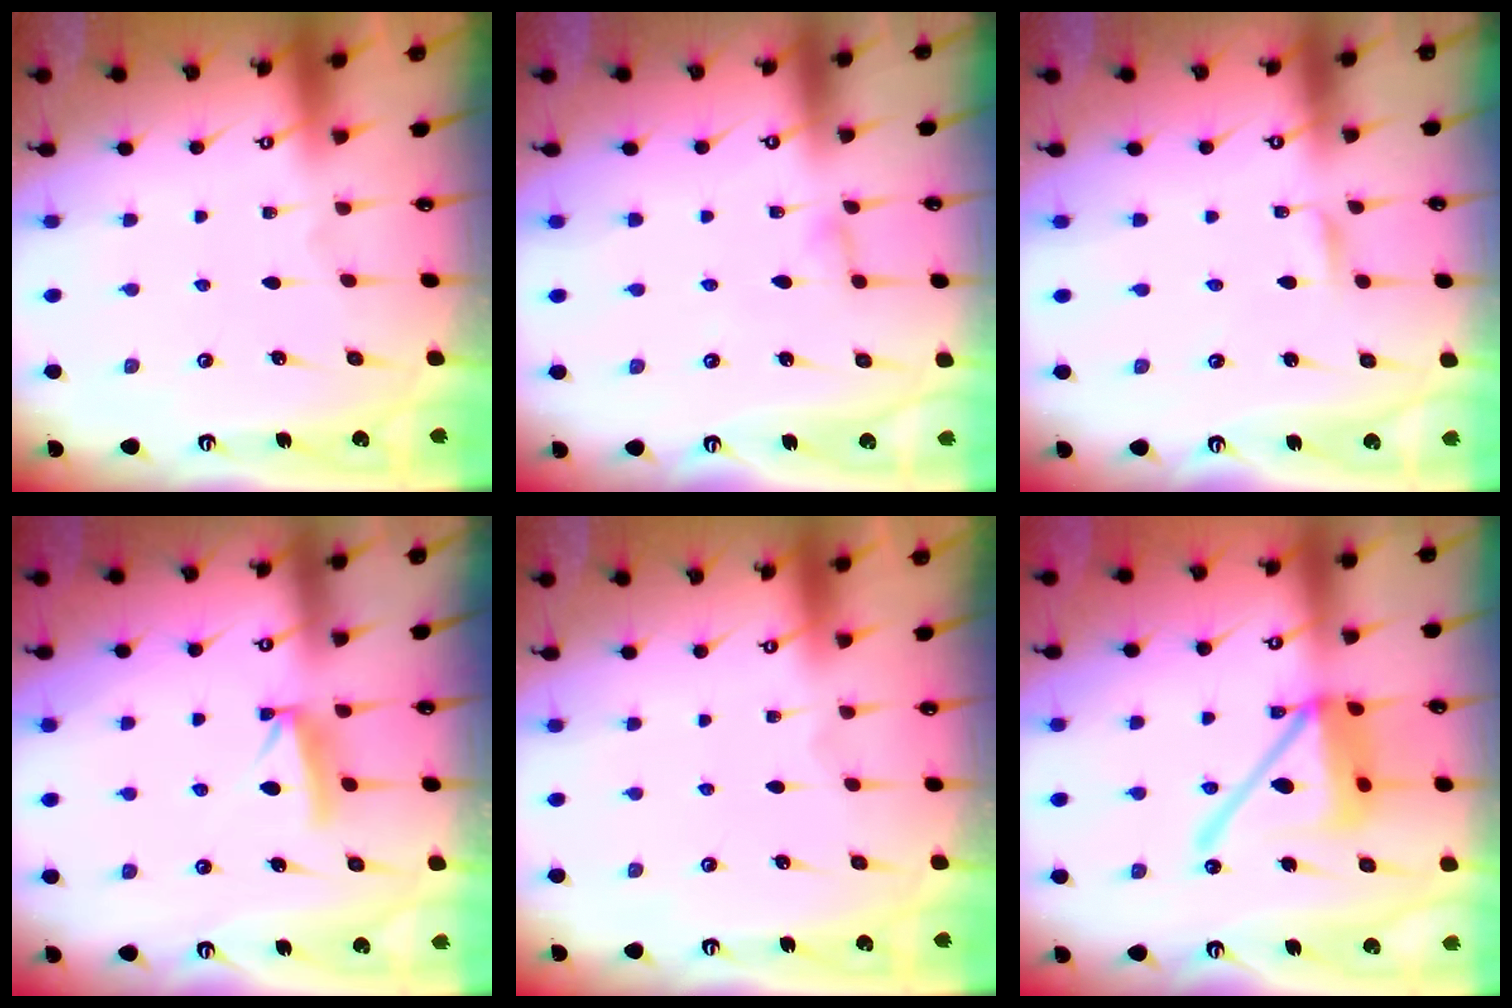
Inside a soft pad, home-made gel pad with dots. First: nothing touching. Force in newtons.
{"total": 3.3, "press": 3.3, "slide": 0.3}
{"total": 1.4, "press": 1.4, "slide": 0.1}
{"total": 7.9, "press": 7.8, "slide": 0.9}
{"total": 0.0}
{"total": 16.6, "press": 16.5, "slide": 1.7}